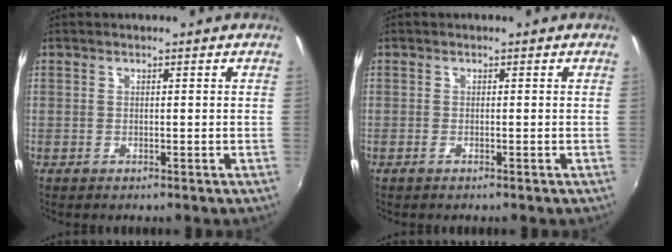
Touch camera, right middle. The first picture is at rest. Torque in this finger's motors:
{"motor_torque": [-0.76, 0.21, -0.01, 0.00]}